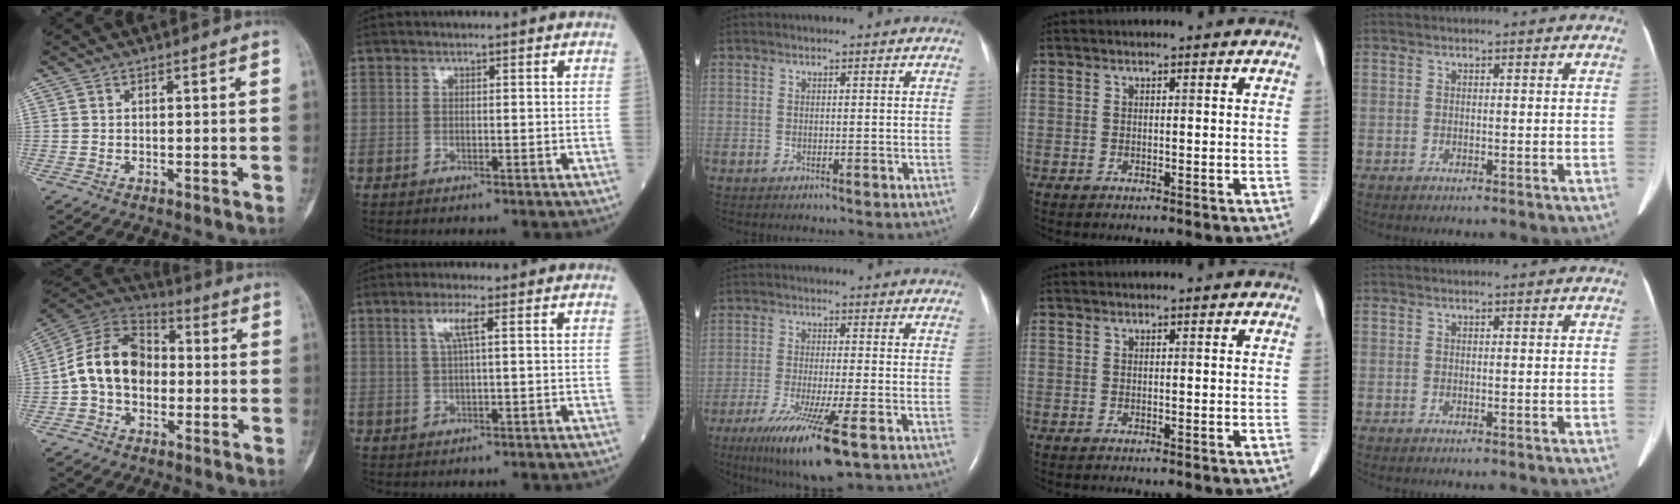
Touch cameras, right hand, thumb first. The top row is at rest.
{"thumb": {"total": 14.0, "force": [-1.2, 10.3, 9.4], "torque": [-0.152, 0.040, -0.035]}, "index": {"total": 3.2, "force": [1.2, -0.1, 3.0], "torque": [-0.063, 0.007, 0.023]}, "middle": {"total": 12.3, "force": [-6.7, 0.9, 10.2], "torque": [-0.181, -0.038, -0.109]}}